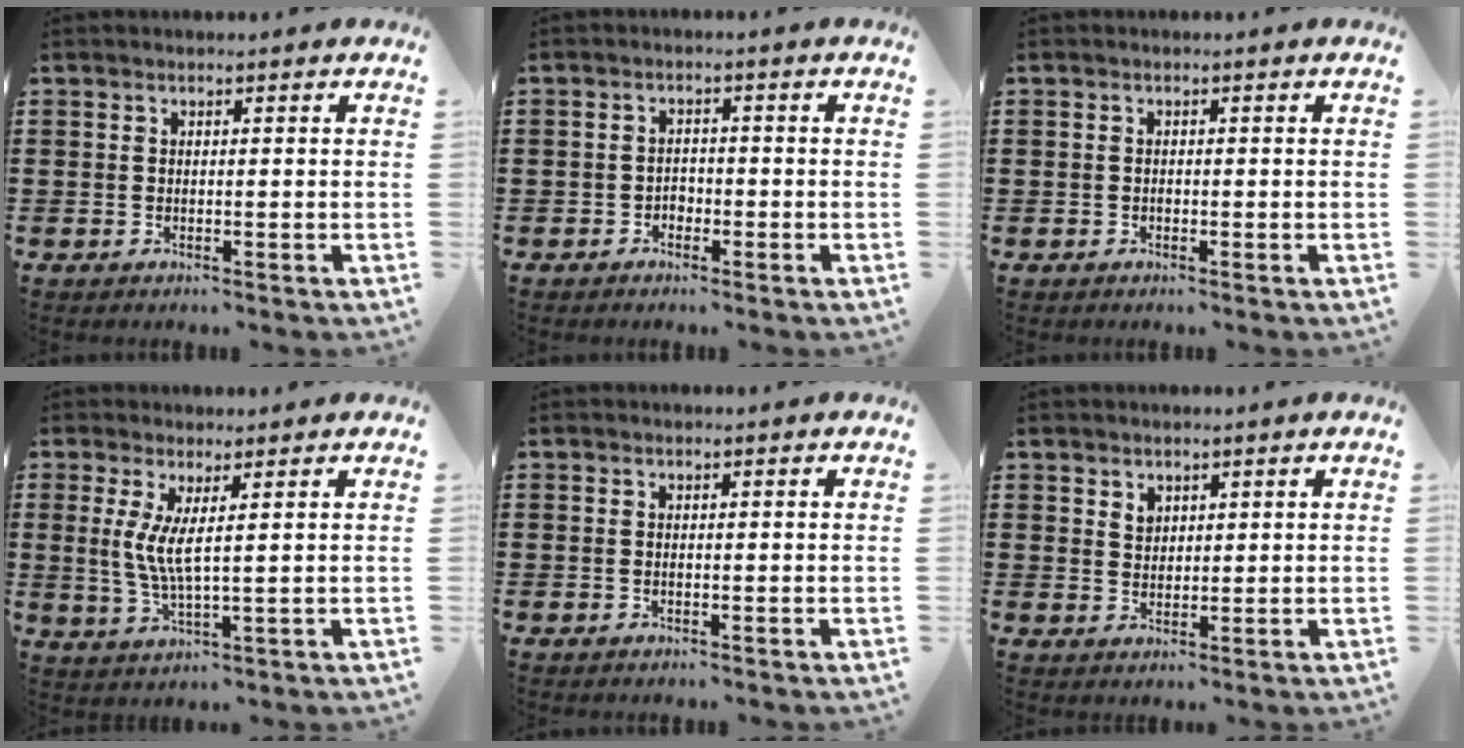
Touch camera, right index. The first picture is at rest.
{"total": 1.6, "force": [-1.1, 1.1, 0.4], "torque": [-0.013, 0.000, -0.025]}
{"total": 0.5, "force": [-0.2, 0.5, 0.2], "torque": [-0.004, 0.004, -0.007]}
{"total": 4.9, "force": [1.2, 0.5, 4.7], "torque": [-0.104, -0.010, 0.019]}
{"total": 0.0}
{"total": 2.0, "force": [1.4, 1.4, 0.4], "torque": [-0.012, 0.005, 0.027]}